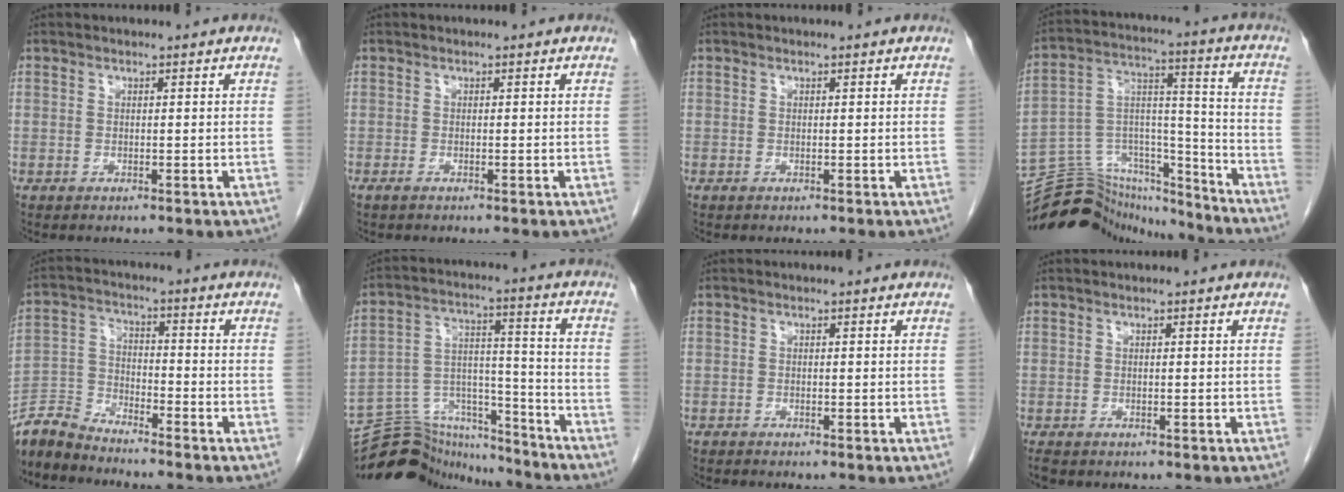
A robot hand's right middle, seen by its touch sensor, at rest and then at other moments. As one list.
[{"total": 0.6, "force": [-0.4, 0.0, 0.4], "torque": [-0.009, -0.001, -0.008]}, {"total": 0.0}, {"total": 19.7, "force": [-18.6, 5.4, 3.8], "torque": [-0.076, 0.059, -0.295]}, {"total": 7.0, "force": [-6.9, 0.6, 0.7], "torque": [-0.018, -0.002, -0.138]}, {"total": 14.9, "force": [-14.4, 3.5, 1.3], "torque": [-0.021, 0.053, -0.239]}, {"total": 0.7, "force": [-0.7, 0.1, 0.1], "torque": [-0.007, -0.001, -0.017]}, {"total": 1.4, "force": [-1.2, 0.6, 0.5], "torque": [-0.015, -0.004, -0.019]}]